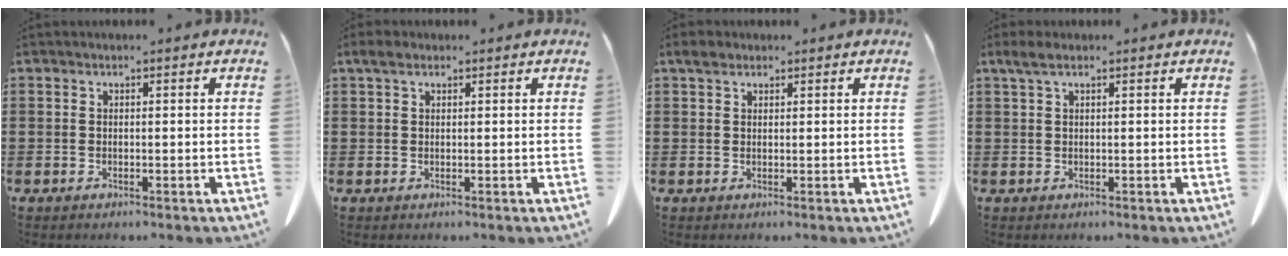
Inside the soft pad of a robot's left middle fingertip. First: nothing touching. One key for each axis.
{"total": 1.7, "fx": 0.9, "fy": 0.9, "fz": 1.2, "tx": -0.027, "ty": 0.007, "tz": 0.016}
{"total": 2.1, "fx": 1.4, "fy": 1.1, "fz": 1.0, "tx": -0.025, "ty": 0.009, "tz": 0.026}
{"total": 2.1, "fx": 1.1, "fy": 0.7, "fz": 1.7, "tx": -0.036, "ty": 0.005, "tz": 0.018}